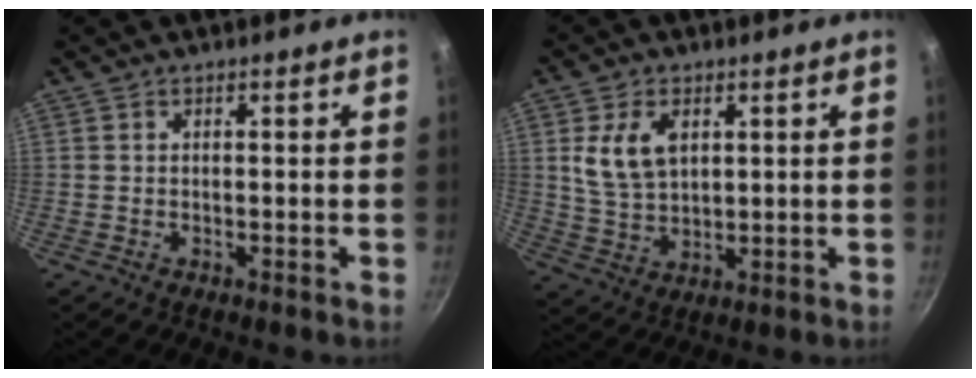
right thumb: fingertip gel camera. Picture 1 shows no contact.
{"total": 8.5, "force": [2.7, 5.4, 6.0], "torque": [-0.103, -0.010, 0.060]}